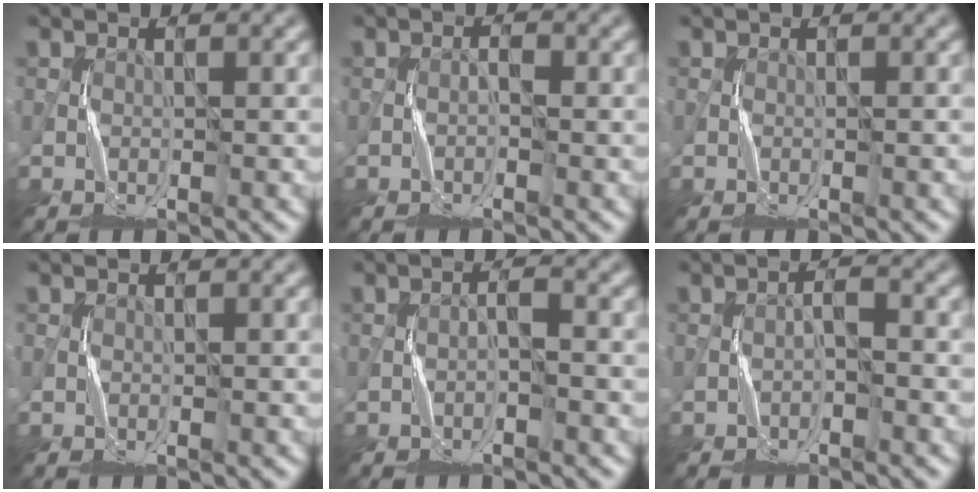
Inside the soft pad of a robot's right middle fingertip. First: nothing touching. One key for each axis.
{"total": 0.8, "fx": -0.3, "fy": 0.4, "fz": 0.6, "tx": -0.004, "ty": 0.001, "tz": -0.006}
{"total": 0.0}
{"total": 0.0}
{"total": 1.1, "fx": -0.6, "fy": 0.2, "fz": 0.9, "tx": -0.017, "ty": 0.005, "tz": -0.012}
{"total": 1.2, "fx": -0.7, "fy": 0.4, "fz": 1.0, "tx": -0.016, "ty": 0.006, "tz": -0.014}